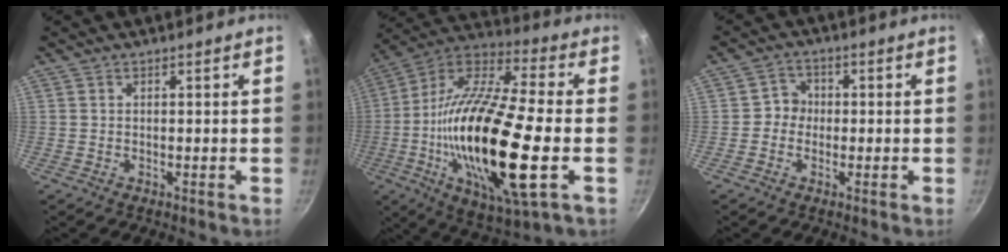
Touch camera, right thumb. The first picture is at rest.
{"total": 26.6, "force": [-4.0, 6.8, 25.4], "torque": [-0.487, 0.011, -0.088]}
{"total": 3.4, "force": [-0.5, 3.2, 1.1], "torque": [0.010, 0.010, -0.017]}